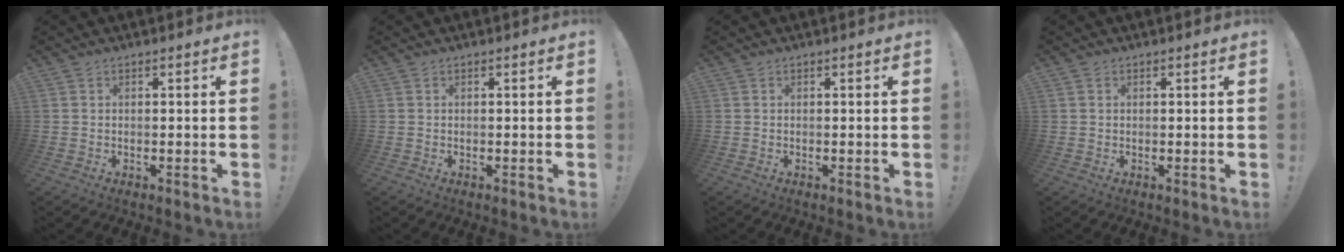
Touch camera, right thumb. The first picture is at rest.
{"total": 0.0}
{"total": 0.0}
{"total": 0.5, "force": [0.2, 0.5, 0.0], "torque": [-0.002, 0.003, 0.005]}